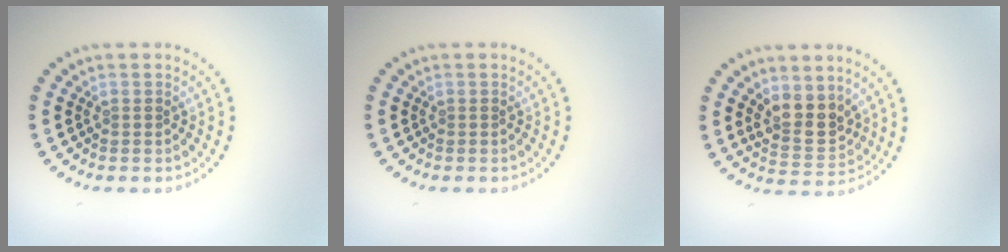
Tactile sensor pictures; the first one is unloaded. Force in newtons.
{"total": 0.0}
{"total": 3.5, "press": 3.2, "slide": 1.4}